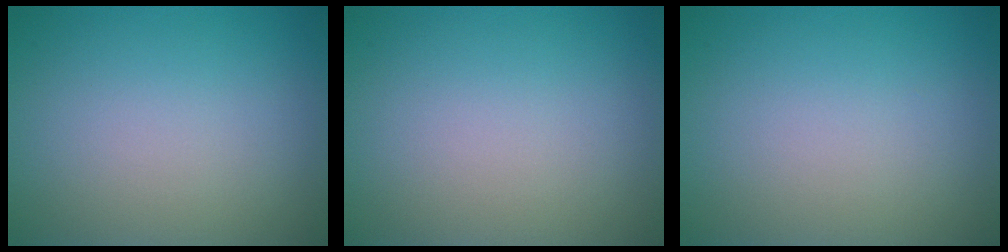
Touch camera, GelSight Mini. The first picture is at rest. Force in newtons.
{"total": 0.0}
{"total": 0.0}